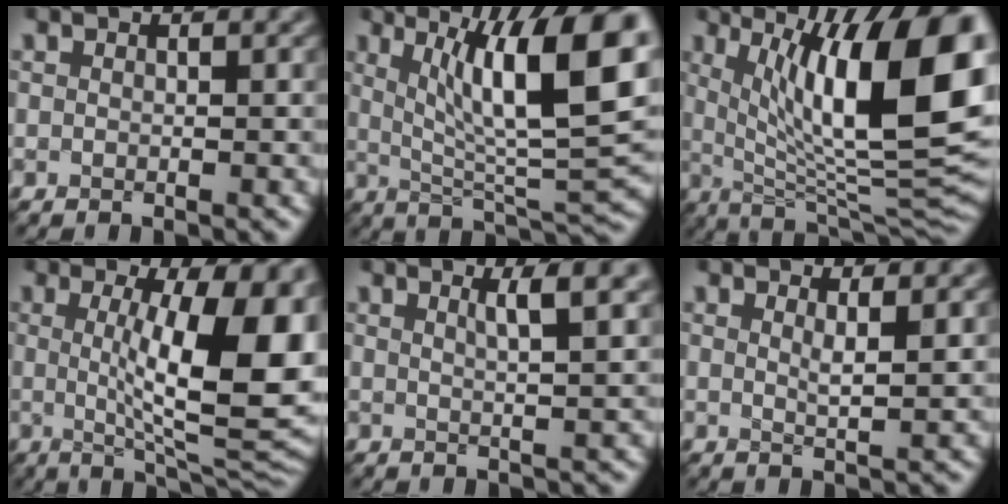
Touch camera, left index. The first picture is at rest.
{"total": 12.9, "force": [3.7, 3.2, 11.9], "torque": [-0.170, 0.000, 0.062]}
{"total": 15.9, "force": [3.8, 4.7, 14.7], "torque": [-0.201, -0.010, 0.064]}
{"total": 13.8, "force": [1.0, 4.0, 13.2], "torque": [-0.143, -0.008, 0.017]}
{"total": 3.3, "force": [1.5, 0.7, 2.8], "torque": [-0.026, 0.002, 0.019]}
{"total": 1.7, "force": [0.9, 0.4, 1.4], "torque": [-0.018, -0.004, 0.011]}